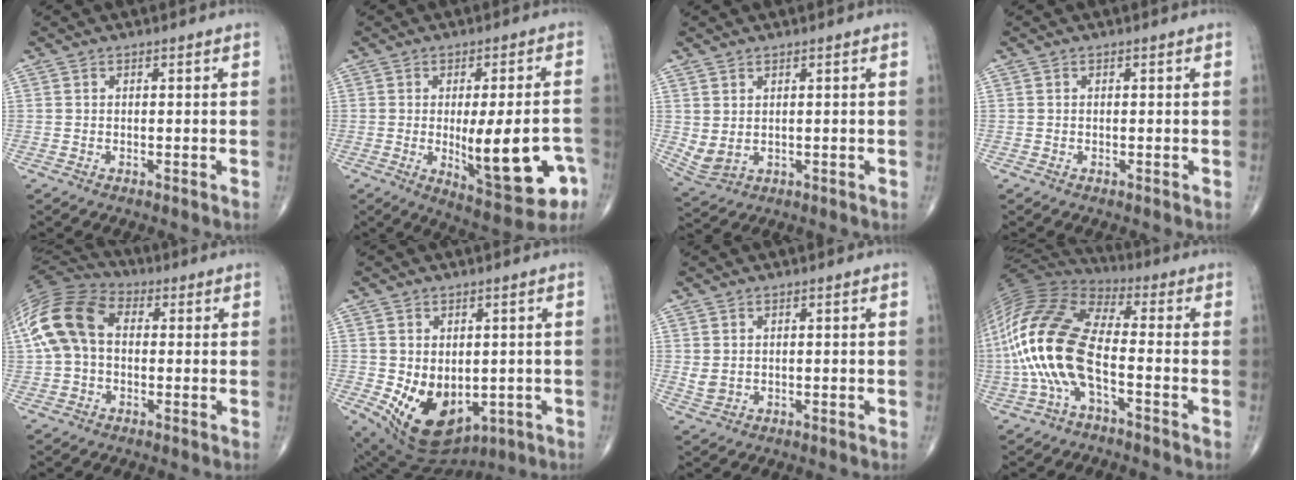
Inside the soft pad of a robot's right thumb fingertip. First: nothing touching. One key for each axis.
{"total": 16.5, "fx": -3.9, "fy": 5.6, "fz": 15.1, "tx": -0.193, "ty": 0.005, "tz": -0.034}
{"total": 4.0, "fx": 0.9, "fy": 2.5, "fz": 3.0, "tx": -0.066, "ty": -0.006, "tz": 0.030}
{"total": 0.0}
{"total": 14.8, "fx": 1.4, "fy": 10.2, "fz": 10.6, "tx": -0.217, "ty": 0.039, "tz": 0.016}
{"total": 13.1, "fx": -2.2, "fy": 9.0, "fz": 9.3, "tx": -0.132, "ty": -0.011, "tz": -0.006}
{"total": 2.1, "fx": 0.5, "fy": 1.5, "fz": 1.4, "tx": -0.026, "ty": -0.005, "tz": 0.015}
{"total": 18.8, "fx": -3.9, "fy": 8.3, "fz": 16.3, "tx": -0.355, "ty": 0.033, "tz": -0.081}